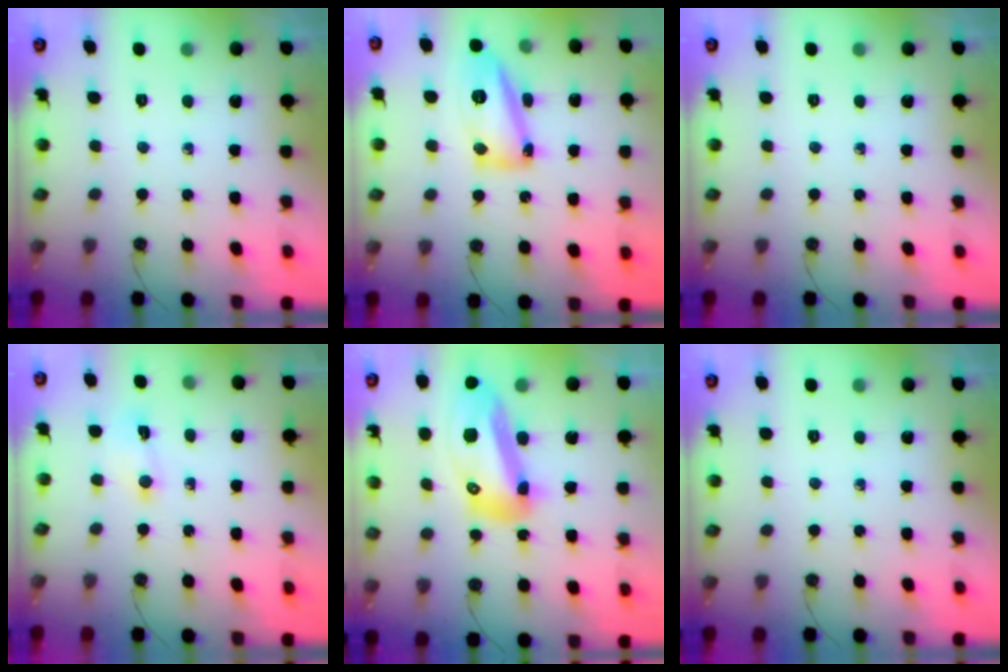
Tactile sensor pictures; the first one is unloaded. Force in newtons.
{"total": 18.4, "press": 15.6, "slide": 9.7}
{"total": 0.0}
{"total": 3.4, "press": 3.4, "slide": 0.3}
{"total": 16.5, "press": 16.3, "slide": 2.1}
{"total": 0.0}